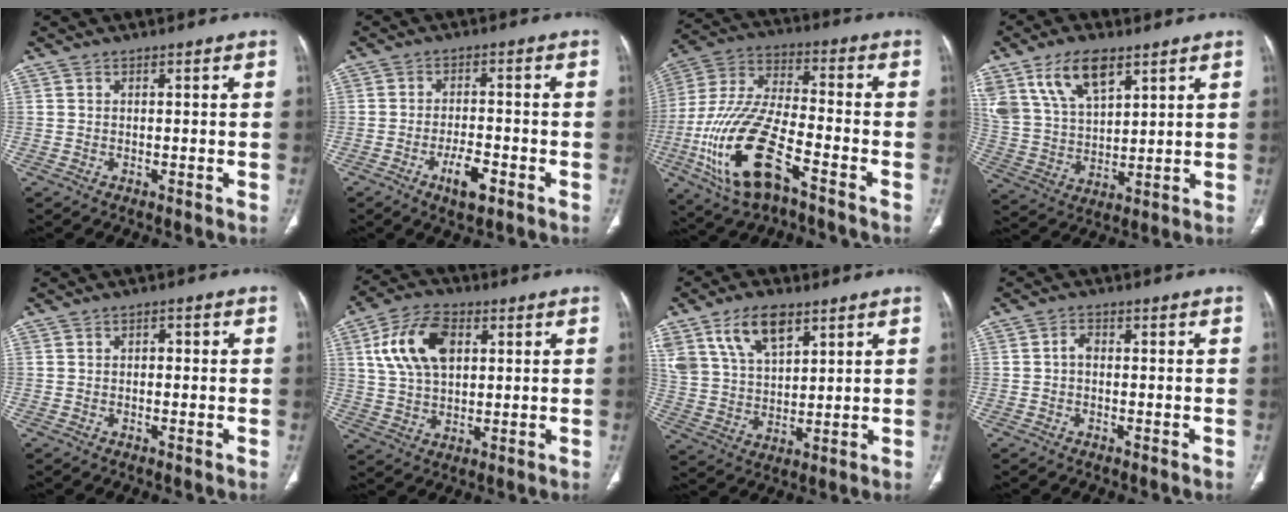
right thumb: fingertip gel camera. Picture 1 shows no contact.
{"total": 5.8, "force": [-3.0, 2.1, 4.5], "torque": [-0.076, 0.011, -0.046]}
{"total": 20.0, "force": [-8.7, 7.8, 16.2], "torque": [-0.343, 0.035, -0.157]}
{"total": 13.4, "force": [7.9, 6.7, 8.5], "torque": [-0.144, -0.024, 0.161]}
{"total": 1.4, "force": [0.0, 1.0, 1.0], "torque": [-0.009, 0.006, -0.004]}
{"total": 12.9, "force": [3.8, 7.8, 9.5], "torque": [-0.171, 0.005, 0.070]}
{"total": 12.1, "force": [6.9, 6.4, 7.6], "torque": [-0.128, -0.022, 0.140]}
{"total": 1.8, "force": [-0.2, 1.2, 1.3], "torque": [-0.020, 0.007, -0.010]}